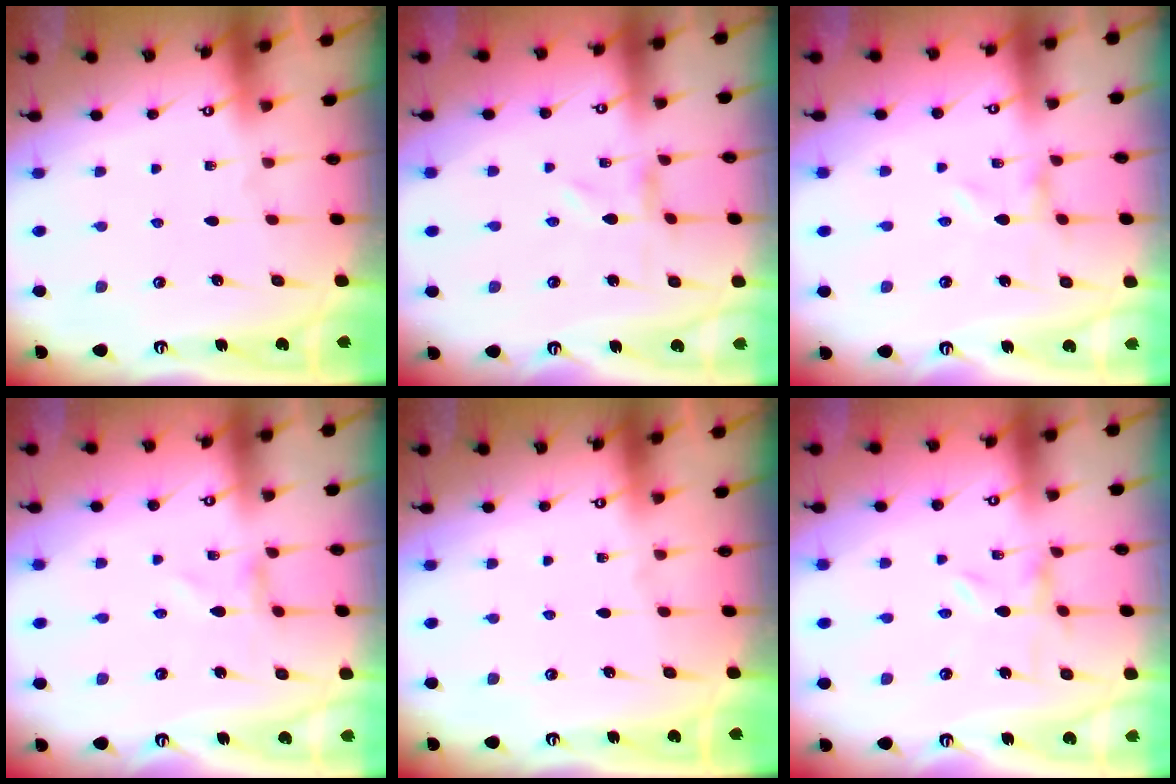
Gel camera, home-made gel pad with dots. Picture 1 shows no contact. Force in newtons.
{"total": 0.0}
{"total": 0.0}
{"total": 0.0}
{"total": 0.0}
{"total": 0.0}